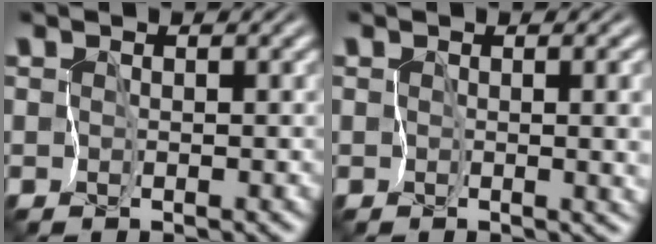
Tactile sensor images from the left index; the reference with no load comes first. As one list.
[{"total": 4.9, "force": [0.1, 2.4, 4.3], "torque": [-0.044, -0.013, 0.013]}]